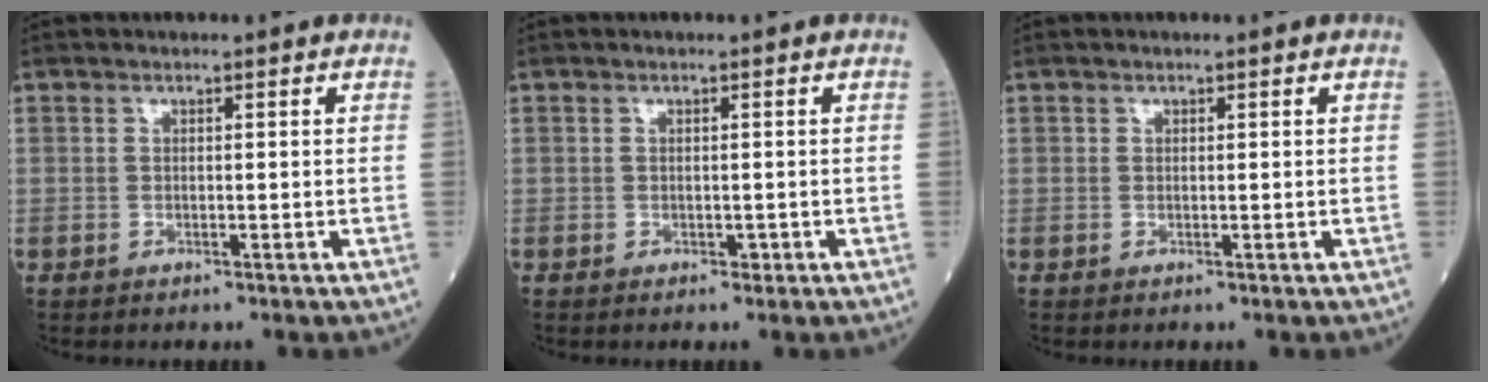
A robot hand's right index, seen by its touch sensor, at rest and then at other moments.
{"total": 0.8, "force": [-0.4, 0.4, 0.5], "torque": [-0.002, 0.000, -0.005]}
{"total": 0.0}